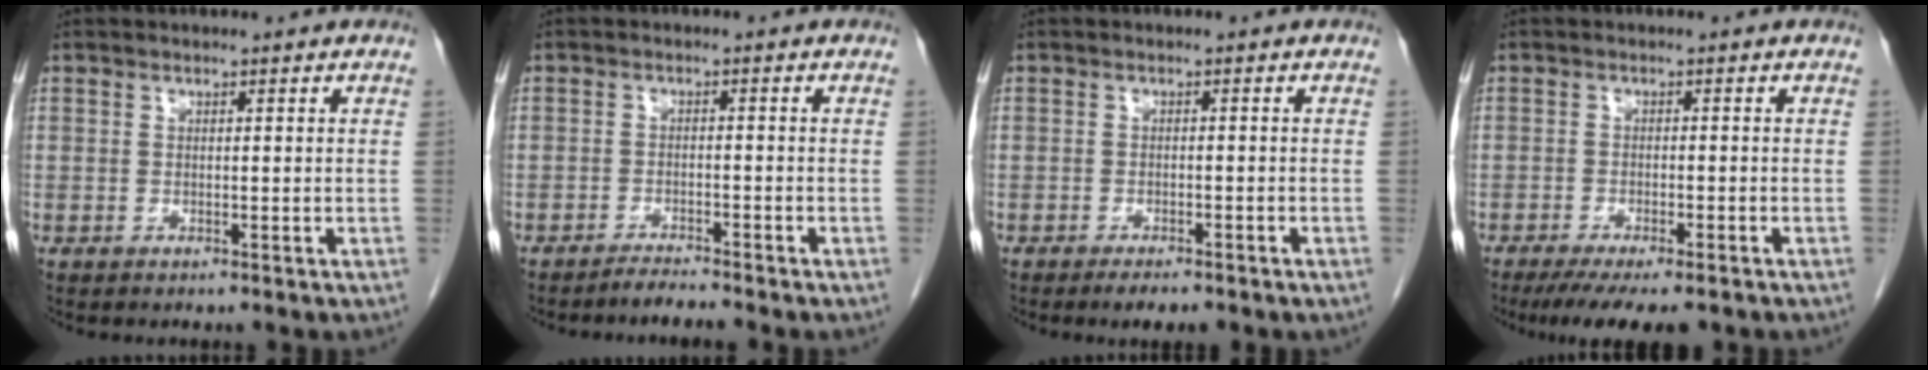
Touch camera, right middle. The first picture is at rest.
{"total": 2.3, "force": [-2.2, -0.7, 0.3], "torque": [-0.010, -0.011, -0.040]}
{"total": 2.5, "force": [-2.0, 0.4, 1.6], "torque": [-0.024, -0.005, -0.027]}
{"total": 9.5, "force": [-7.4, 2.0, 5.5], "torque": [-0.074, -0.014, -0.109]}